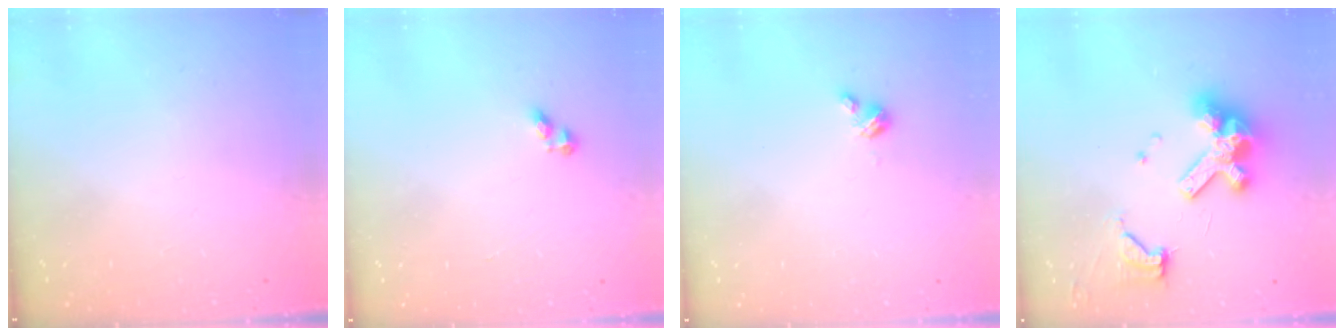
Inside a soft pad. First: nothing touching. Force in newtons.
{"total": 2.8, "press": 2.8, "slide": 0.3}
{"total": 2.7, "press": 2.7, "slide": 0.3}
{"total": 14.1, "press": 14.0, "slide": 1.8}